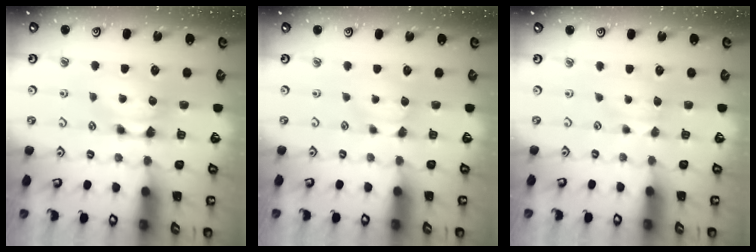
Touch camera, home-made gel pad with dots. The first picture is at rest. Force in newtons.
{"total": 1.2, "press": 1.1, "slide": 0.4}
{"total": 2.1, "press": 2.1, "slide": 0.5}